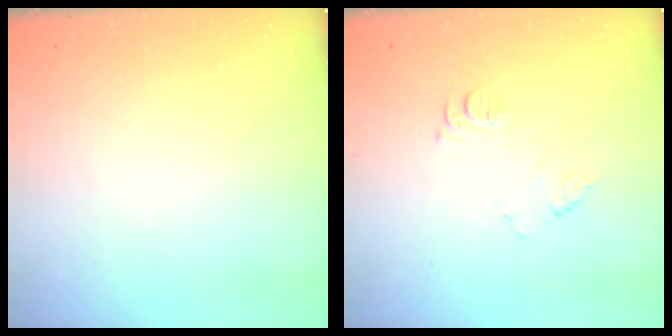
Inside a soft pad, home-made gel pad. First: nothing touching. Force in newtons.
{"total": 7.2, "press": 7.2, "slide": 0.7}